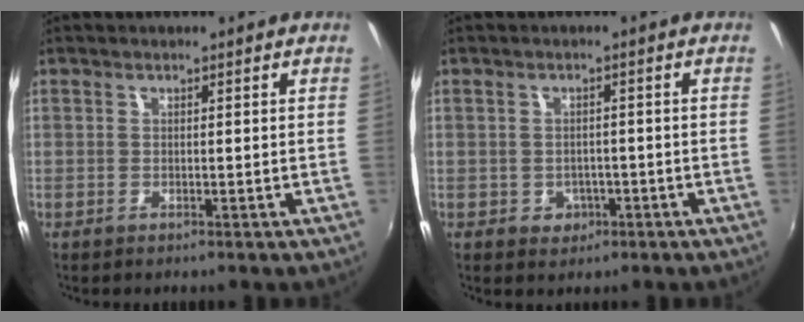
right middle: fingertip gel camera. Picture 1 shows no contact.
{"total": 3.4, "force": [-1.2, 3.0, 0.9], "torque": [-0.023, 0.002, -0.010]}